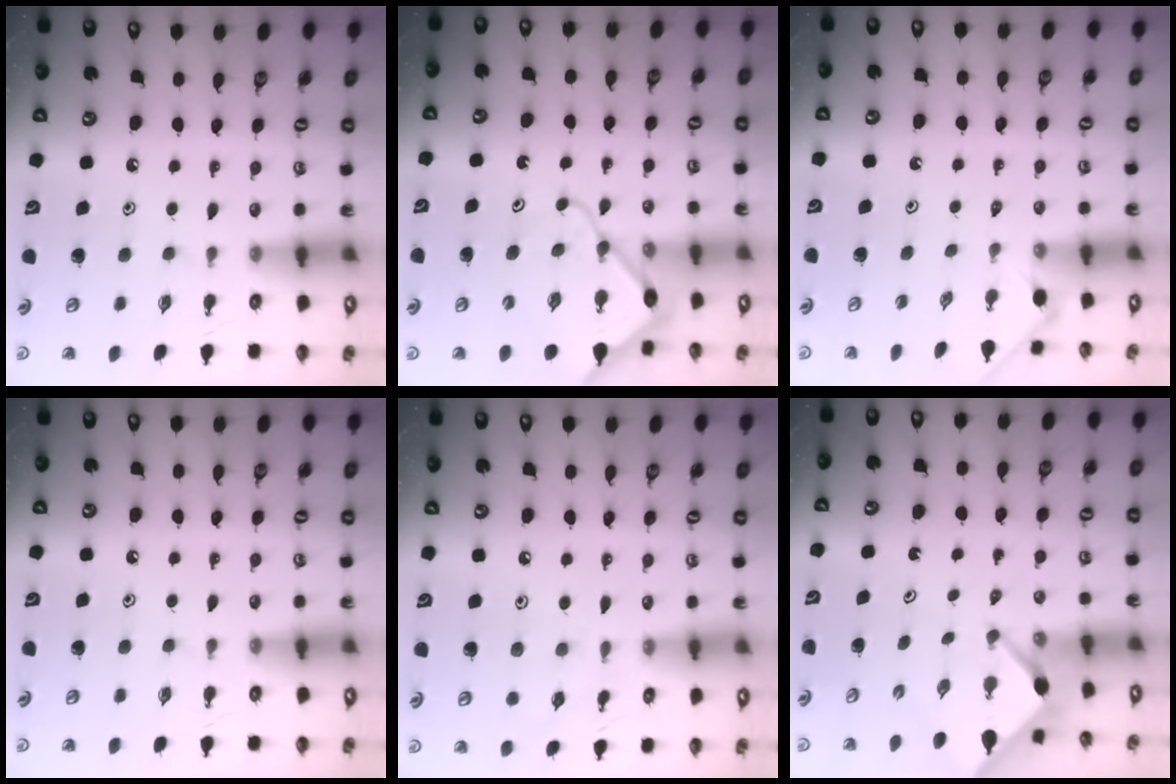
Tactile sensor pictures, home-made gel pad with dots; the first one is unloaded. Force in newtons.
{"total": 9.9, "press": 9.8, "slide": 0.9}
{"total": 0.7, "press": 0.6, "slide": 0.2}
{"total": 0.0}
{"total": 4.4, "press": 4.4, "slide": 0.6}
{"total": 2.6, "press": 2.6, "slide": 0.3}